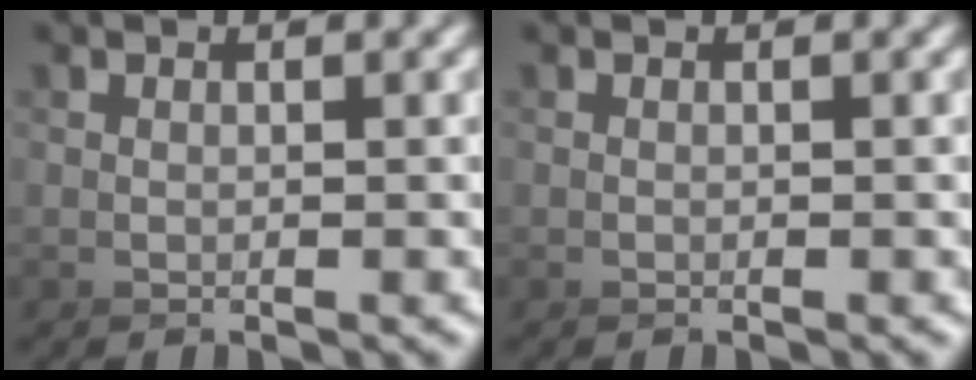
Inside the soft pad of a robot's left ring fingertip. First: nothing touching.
{"total": 0.0}